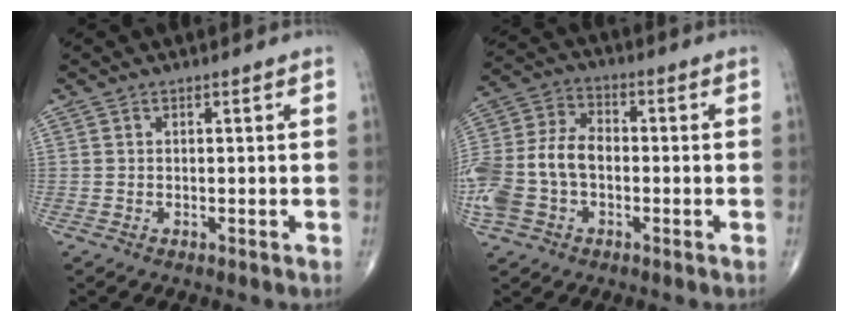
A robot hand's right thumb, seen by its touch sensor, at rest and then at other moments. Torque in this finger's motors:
{"motor_torque": [1.97, 1.84, 1.25, -0.65, 0.17]}